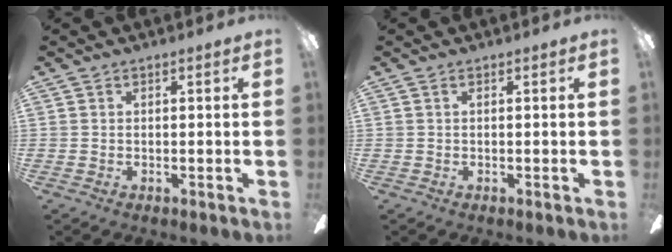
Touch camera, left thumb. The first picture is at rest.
{"total": 0.0}